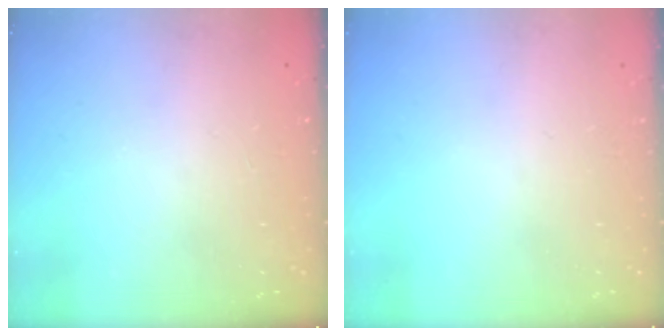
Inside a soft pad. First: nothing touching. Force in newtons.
{"total": 0.0}